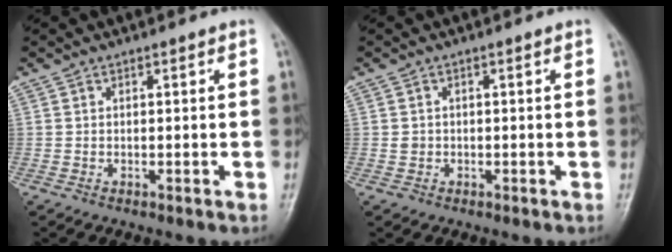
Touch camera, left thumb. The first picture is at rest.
{"total": 1.3, "force": [-0.3, 1.3, 0.3], "torque": [0.000, 0.004, -0.004]}